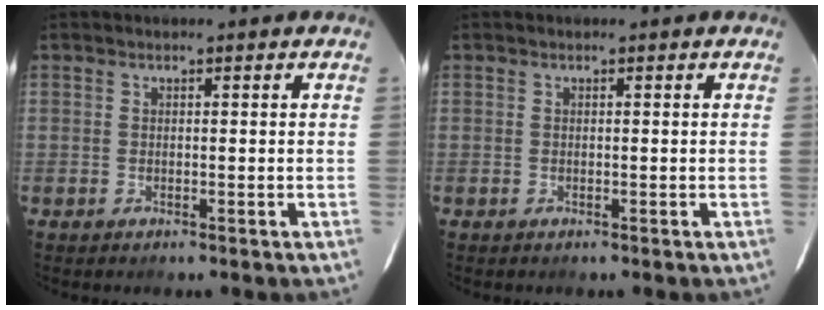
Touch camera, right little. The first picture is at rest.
{"total": 0.0}